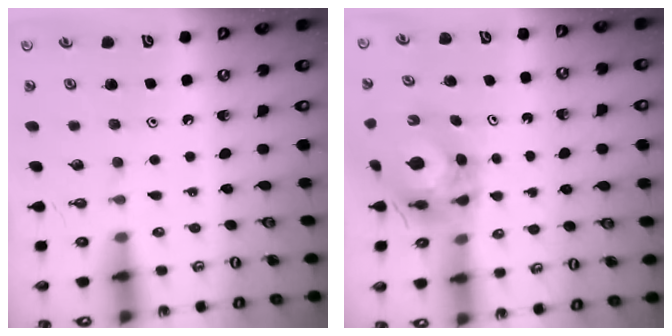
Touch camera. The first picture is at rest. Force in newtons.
{"total": 7.1, "press": 7.0, "slide": 0.8}